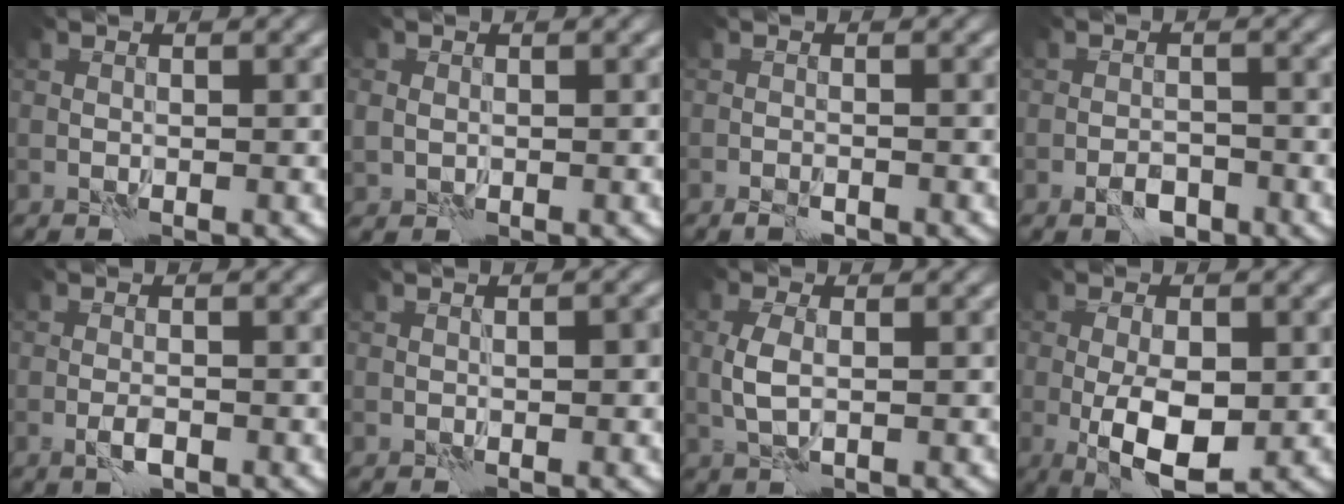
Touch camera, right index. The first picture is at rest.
{"total": 1.2, "force": [0.1, 1.1, 0.5], "torque": [-0.009, -0.007, 0.003]}
{"total": 1.1, "force": [-0.8, 0.2, 0.7], "torque": [-0.016, -0.001, -0.017]}
{"total": 2.0, "force": [-1.2, 1.1, 1.2], "torque": [-0.017, 0.004, -0.021]}
{"total": 1.4, "force": [-0.6, 0.4, 1.3], "torque": [-0.026, -0.001, -0.012]}
{"total": 1.2, "force": [-0.1, 0.4, 1.1], "torque": [-0.016, 0.002, 0.000]}
{"total": 2.2, "force": [0.1, 0.8, 2.0], "torque": [-0.047, 0.000, 0.000]}
{"total": 6.7, "force": [-1.3, 2.8, 6.0], "torque": [-0.114, -0.009, -0.019]}